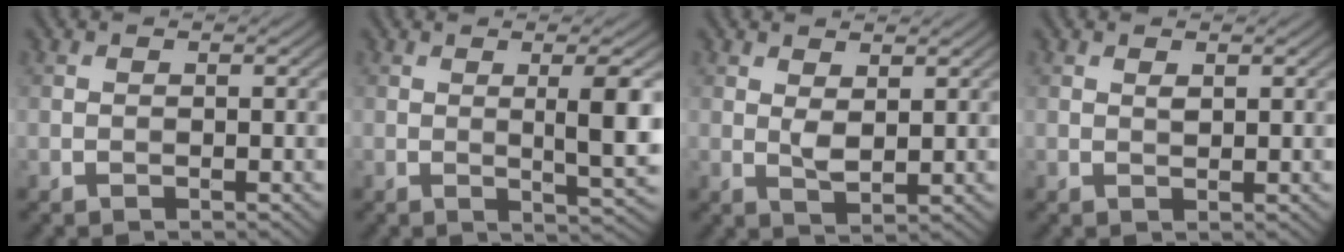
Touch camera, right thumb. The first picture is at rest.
{"total": 5.6, "force": [0.8, 0.8, 5.5], "torque": [-0.095, 0.001, 0.019]}
{"total": 2.3, "force": [1.1, 0.9, 1.7], "torque": [-0.040, -0.006, 0.026]}
{"total": 0.9, "force": [0.6, 0.3, 0.7], "torque": [-0.017, -0.003, 0.011]}